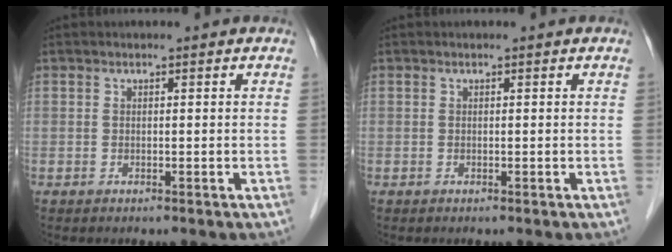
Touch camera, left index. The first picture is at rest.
{"total": 0.0}